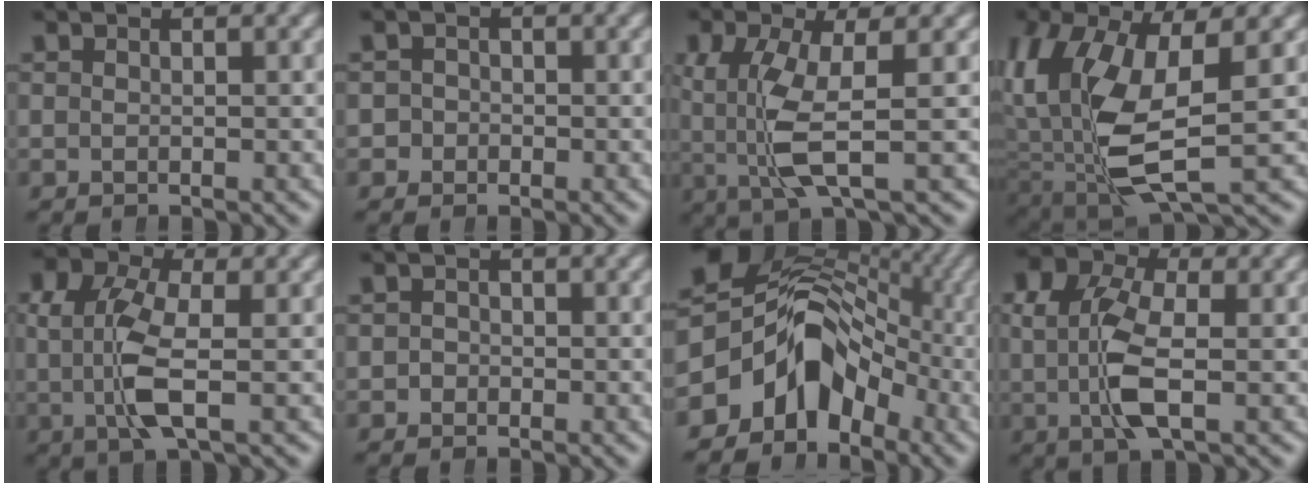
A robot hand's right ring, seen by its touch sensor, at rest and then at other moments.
{"total": 2.3, "force": [-1.0, 2.1, -0.1], "torque": [-0.006, -0.011, -0.020]}
{"total": 4.7, "force": [0.0, 1.5, 4.5], "torque": [-0.105, -0.024, 0.015]}
{"total": 11.1, "force": [0.2, 6.2, 9.1], "torque": [-0.213, -0.039, 0.031]}
{"total": 5.3, "force": [0.1, 2.5, 4.7], "torque": [-0.103, -0.021, 0.008]}
{"total": 1.0, "force": [-0.8, 0.5, -0.2], "torque": [0.007, -0.011, -0.012]}
{"total": 17.0, "force": [-0.1, 13.3, 10.5], "torque": [-0.195, -0.028, -0.004]}
{"total": 6.1, "force": [0.5, 3.5, 5.0], "torque": [-0.108, -0.016, 0.011]}